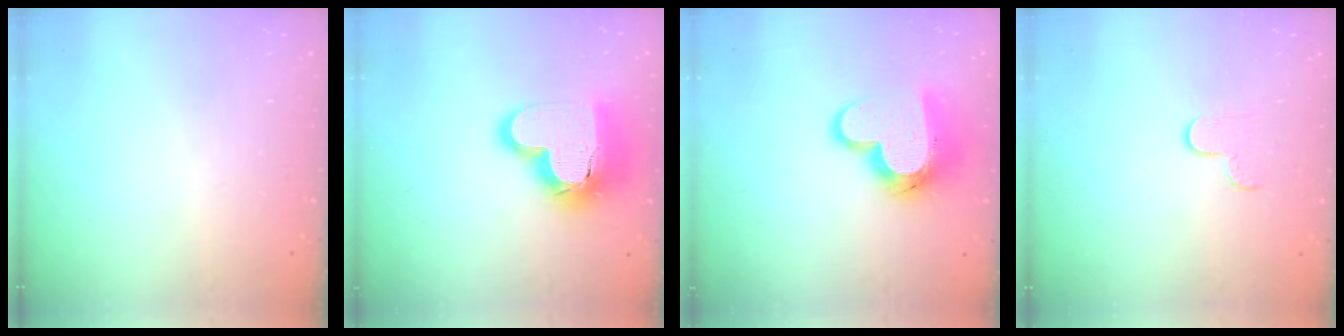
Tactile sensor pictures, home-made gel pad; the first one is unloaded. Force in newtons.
{"total": 20.1, "press": 20.1, "slide": 1.7}
{"total": 15.7, "press": 15.6, "slide": 1.3}
{"total": 3.5, "press": 3.4, "slide": 0.4}